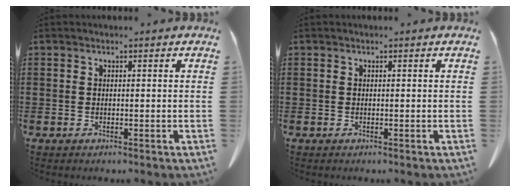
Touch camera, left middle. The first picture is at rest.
{"total": 0.0}